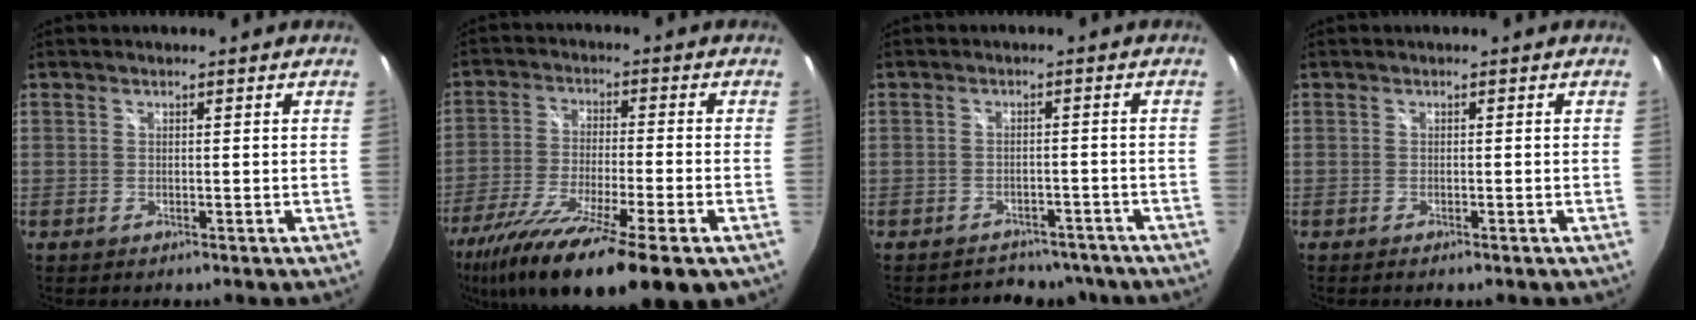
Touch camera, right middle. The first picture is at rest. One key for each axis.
{"total": 20.5, "fx": -13.7, "fy": 3.4, "fz": 14.8, "tx": -0.281, "ty": -0.066, "tz": -0.233}
{"total": 9.0, "fx": -7.6, "fy": 4.4, "fz": 2.0, "tx": -0.045, "ty": 0.009, "tz": -0.093}
{"total": 0.6, "fx": -0.6, "fy": 0.1, "fz": 0.3, "tx": -0.006, "ty": -0.001, "tz": -0.010}